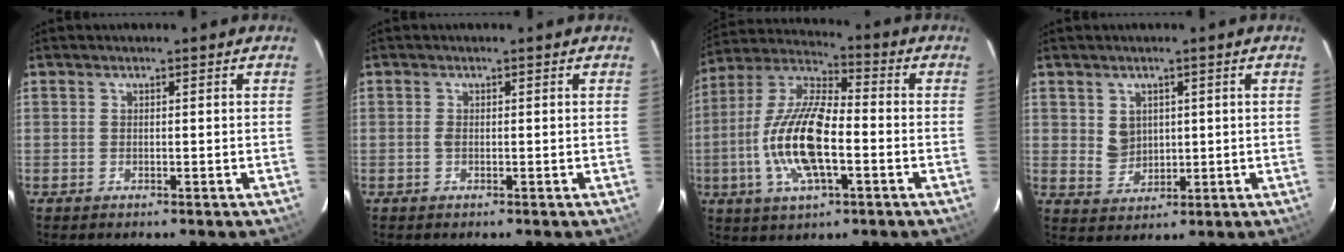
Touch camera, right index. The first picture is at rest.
{"total": 0.7, "force": [-0.1, 0.4, 0.6], "torque": [-0.014, 0.000, -0.003]}
{"total": 16.5, "force": [-3.7, 5.9, 15.0], "torque": [-0.307, -0.002, -0.077]}
{"total": 4.4, "force": [1.2, 3.8, 1.8], "torque": [-0.031, 0.003, 0.035]}